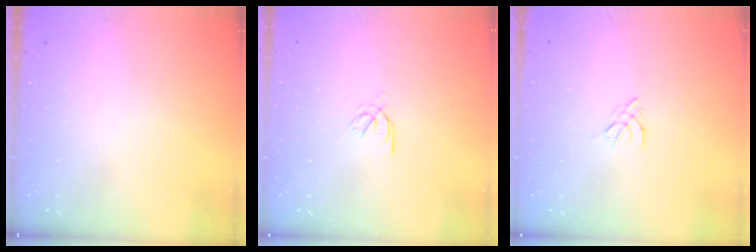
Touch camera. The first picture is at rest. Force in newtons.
{"total": 2.1, "press": 2.0, "slide": 0.5}
{"total": 2.5, "press": 2.4, "slide": 0.6}